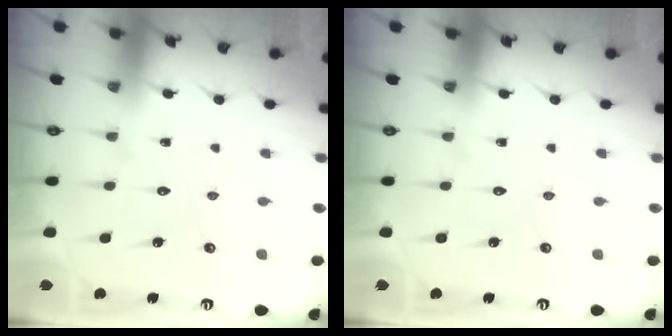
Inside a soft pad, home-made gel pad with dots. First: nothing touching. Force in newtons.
{"total": 0.0}